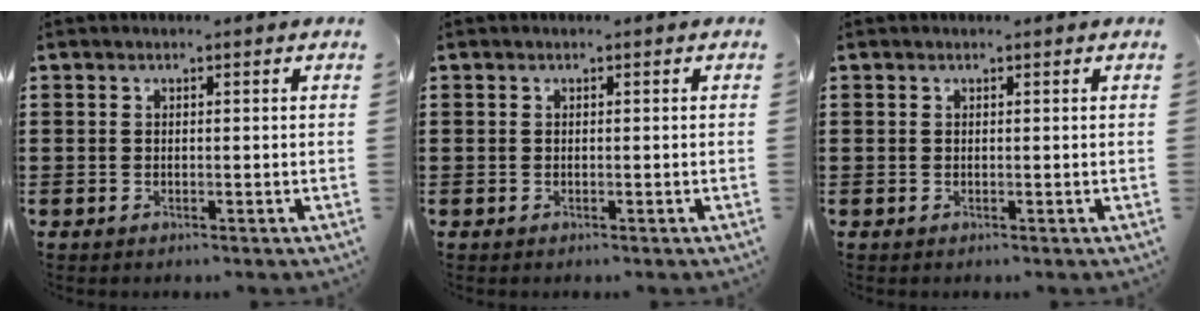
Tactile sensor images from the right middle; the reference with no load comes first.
{"total": 0.0}
{"total": 0.0}